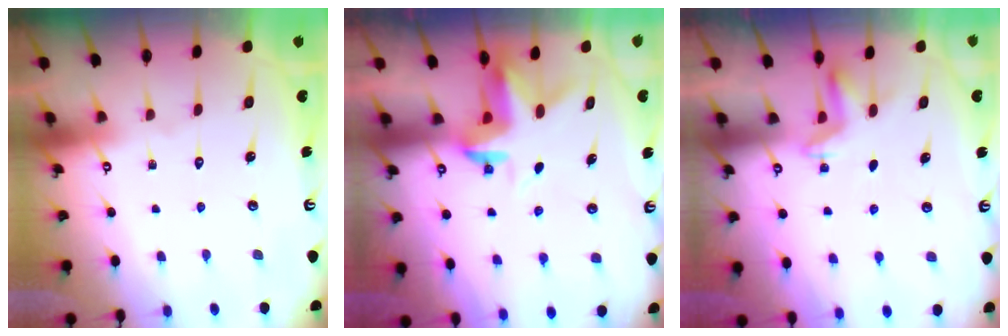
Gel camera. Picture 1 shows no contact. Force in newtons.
{"total": 3.2, "press": 3.2, "slide": 0.5}
{"total": 2.8, "press": 2.7, "slide": 0.9}